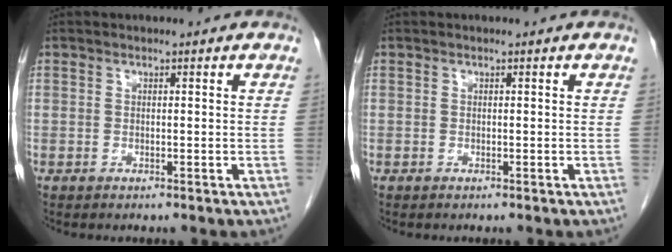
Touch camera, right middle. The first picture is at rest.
{"total": 0.0}